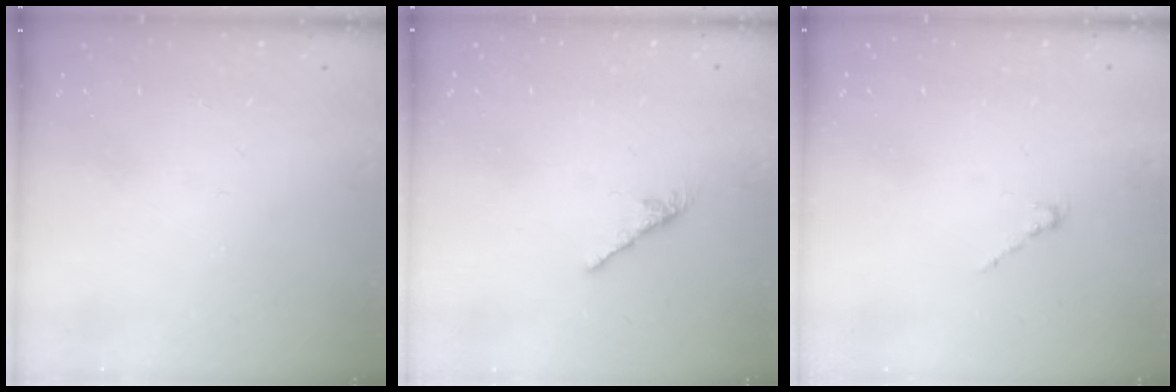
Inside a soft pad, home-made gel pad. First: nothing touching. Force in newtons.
{"total": 0.0}
{"total": 0.0}